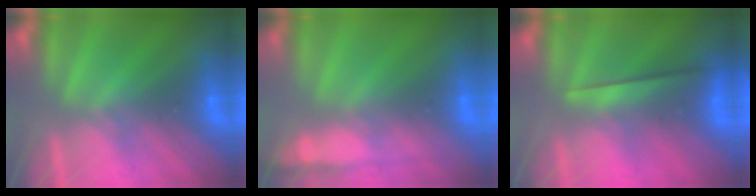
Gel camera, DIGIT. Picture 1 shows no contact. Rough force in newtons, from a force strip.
{"total": 7.6}
{"total": 2.2}